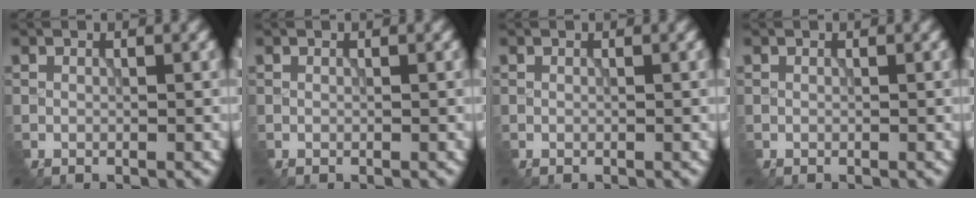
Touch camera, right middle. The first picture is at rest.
{"total": 0.0}
{"total": 0.0}
{"total": 0.0}